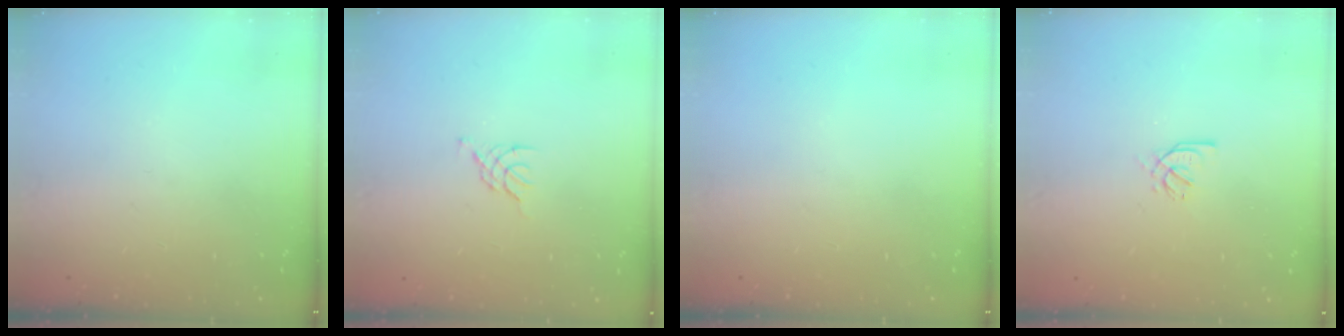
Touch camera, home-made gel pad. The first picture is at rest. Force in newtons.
{"total": 0.8, "press": 0.7, "slide": 0.3}
{"total": 0.0}
{"total": 1.7, "press": 1.6, "slide": 0.5}